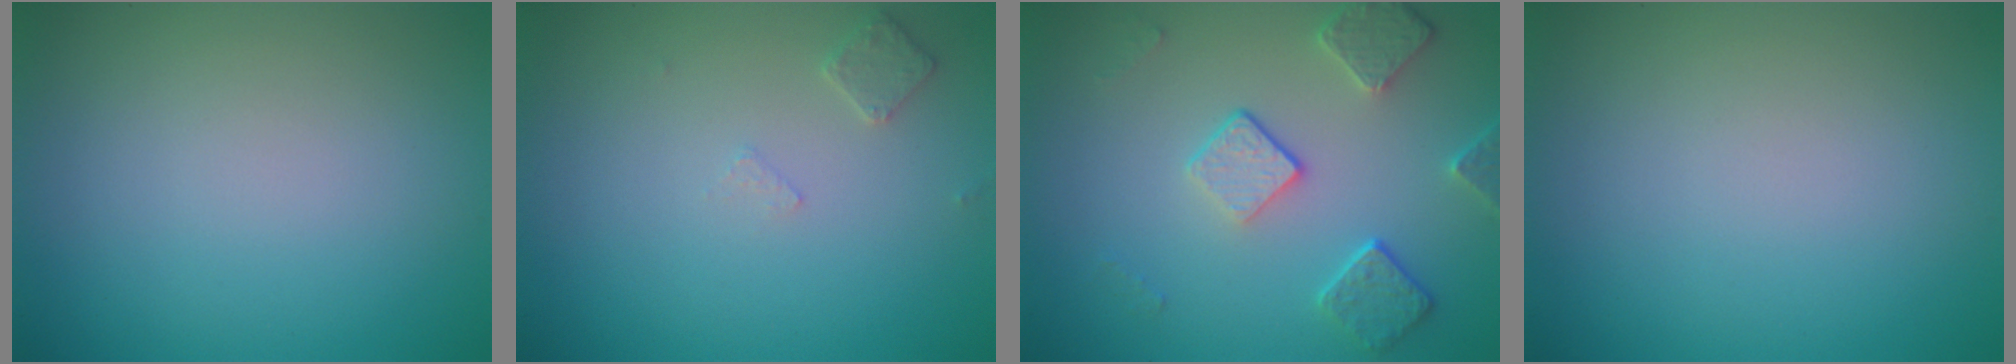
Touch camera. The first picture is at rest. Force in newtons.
{"total": 1.2, "press": 1.1, "slide": 0.3}
{"total": 4.0, "press": 3.2, "slide": 2.5}
{"total": 0.0}